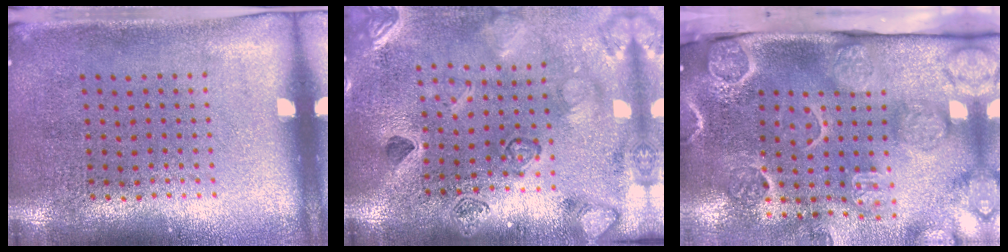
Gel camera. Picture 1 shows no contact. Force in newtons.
{"total": 2.3, "press": 2.3, "slide": 0.2}
{"total": 4.6, "press": 3.3, "slide": 3.2}